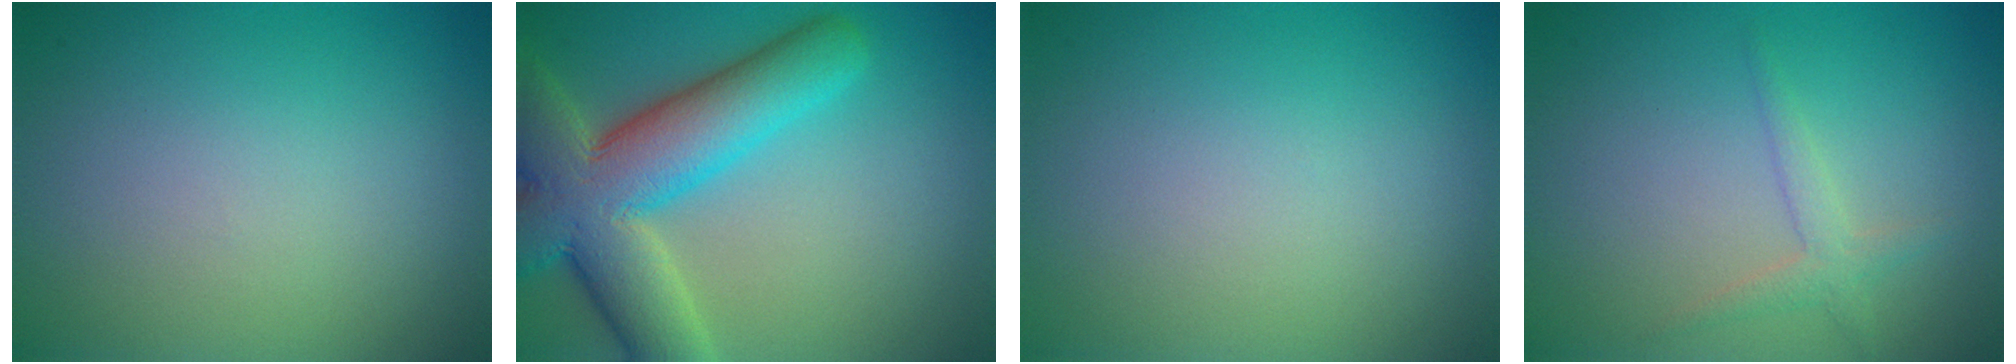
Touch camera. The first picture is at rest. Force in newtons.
{"total": 10.9, "press": 10.9, "slide": 0.8}
{"total": 0.0}
{"total": 1.7, "press": 1.6, "slide": 0.1}